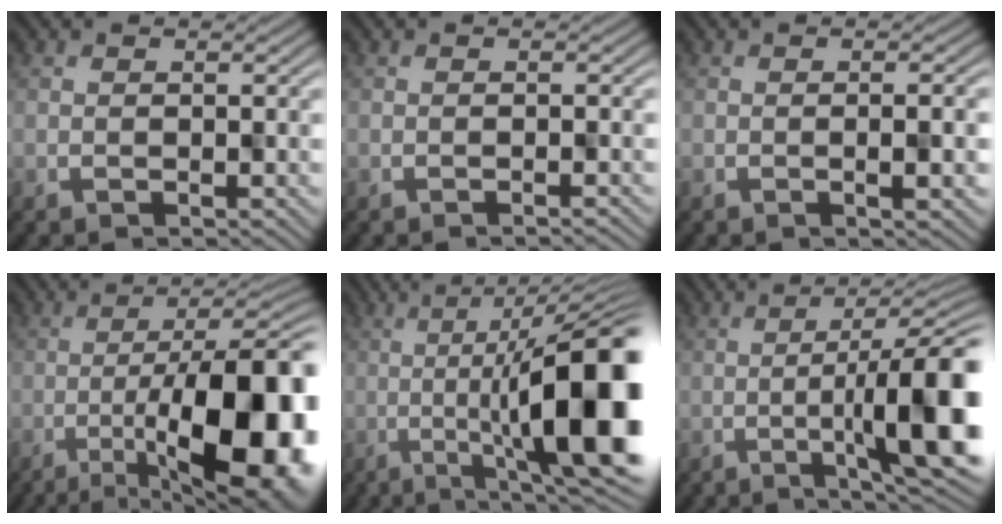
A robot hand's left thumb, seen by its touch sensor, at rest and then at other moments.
{"total": 0.8, "force": [-0.7, -0.1, 0.4], "torque": [-0.005, 0.004, -0.013]}
{"total": 2.9, "force": [-0.6, 0.5, 2.8], "torque": [-0.037, 0.003, -0.010]}
{"total": 17.3, "force": [-5.3, 6.8, 14.9], "torque": [-0.210, -0.026, -0.065]}
{"total": 16.8, "force": [-2.0, 5.3, 15.8], "torque": [-0.207, -0.012, -0.007]}
{"total": 13.4, "force": [-2.5, 3.4, 12.7], "torque": [-0.177, -0.019, -0.015]}